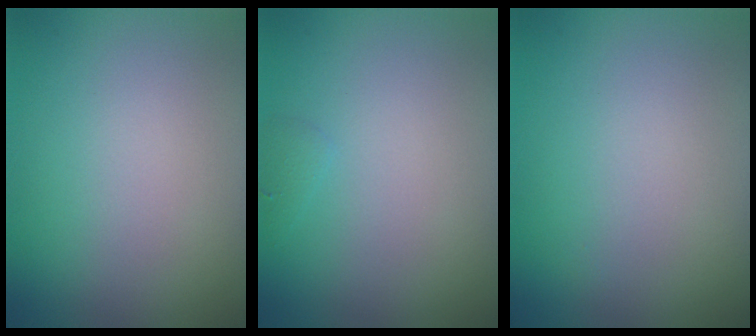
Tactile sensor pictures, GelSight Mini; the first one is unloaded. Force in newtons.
{"total": 0.6, "press": 0.5, "slide": 0.0}
{"total": 0.0}